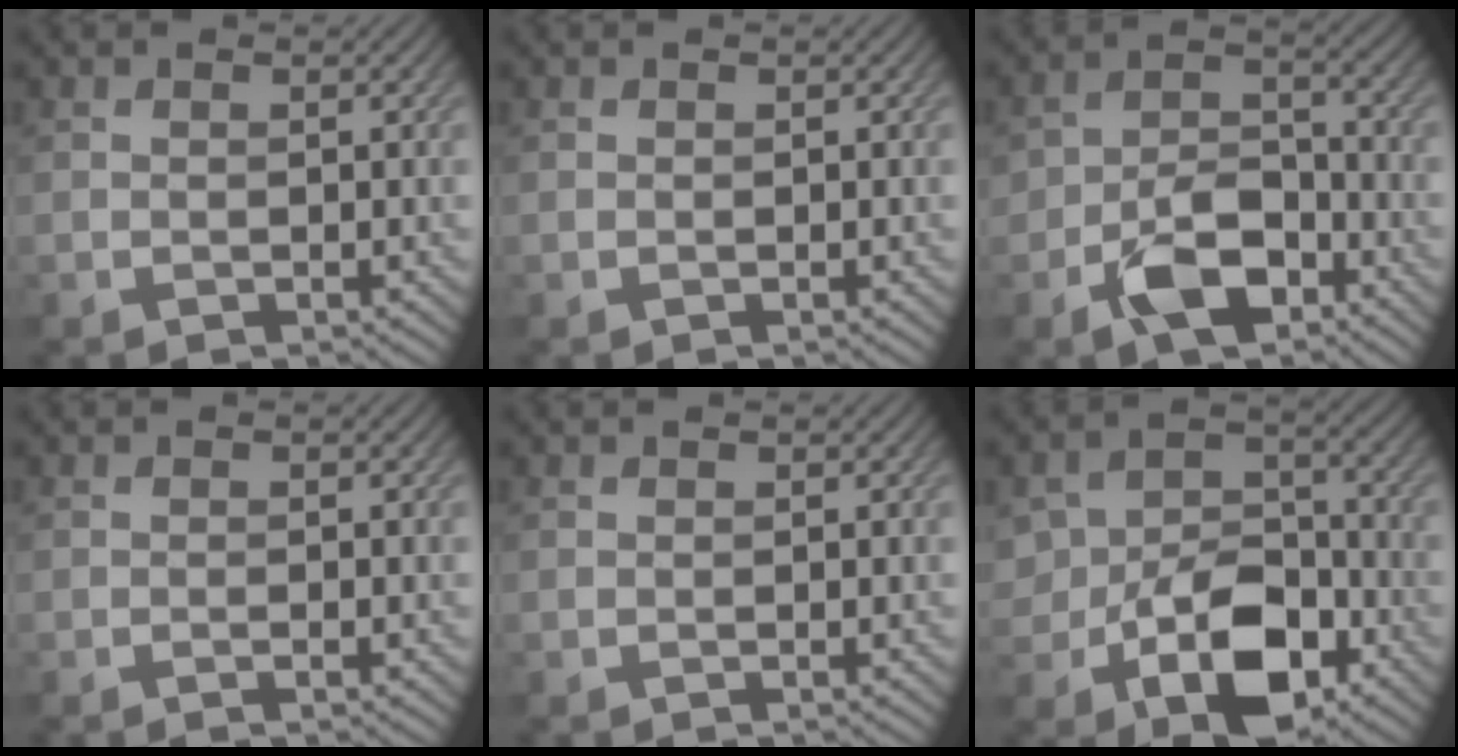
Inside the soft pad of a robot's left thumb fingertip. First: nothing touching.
{"total": 0.0}
{"total": 7.6, "force": [-4.2, 4.2, 4.7], "torque": [-0.085, 0.003, -0.087]}
{"total": 0.6, "force": [-0.3, 0.1, 0.5], "torque": [-0.009, -0.001, -0.005]}
{"total": 0.0}
{"total": 10.5, "force": [-4.4, 6.9, 6.6], "torque": [-0.123, -0.016, -0.074]}